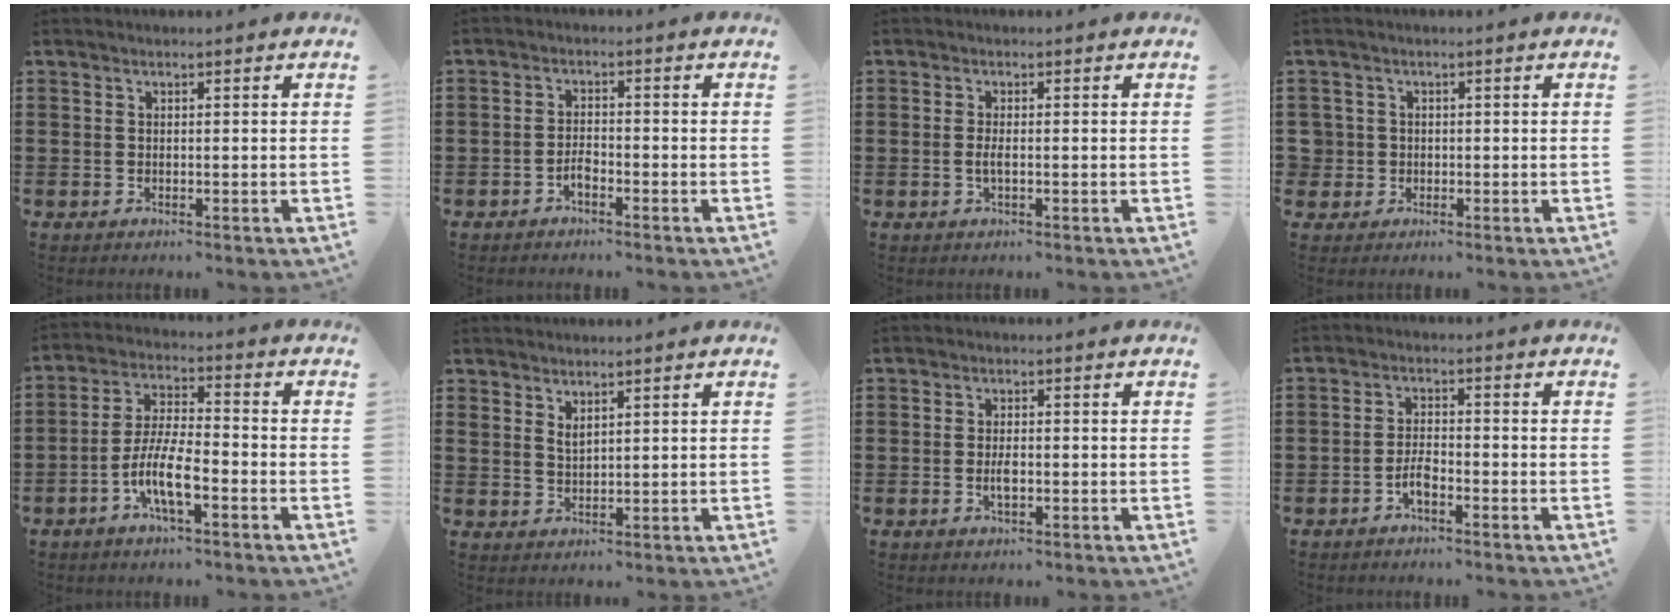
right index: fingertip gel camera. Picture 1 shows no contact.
{"total": 2.2, "force": [-1.4, 0.9, 1.4], "torque": [-0.031, 0.004, -0.028]}
{"total": 1.7, "force": [-0.3, 0.3, 1.6], "torque": [-0.037, -0.005, -0.008]}
{"total": 2.3, "force": [-0.3, 2.2, 0.2], "torque": [-0.016, 0.007, -0.009]}
{"total": 8.6, "force": [-3.7, 2.5, 7.3], "torque": [-0.166, -0.010, -0.075]}
{"total": 1.9, "force": [1.6, 0.6, 0.7], "torque": [-0.015, 0.002, 0.030]}
{"total": 2.5, "force": [-0.5, 1.0, 2.3], "torque": [-0.044, 0.001, -0.009]}
{"total": 3.2, "force": [-1.8, 1.1, 2.4], "torque": [-0.059, 0.001, -0.038]}